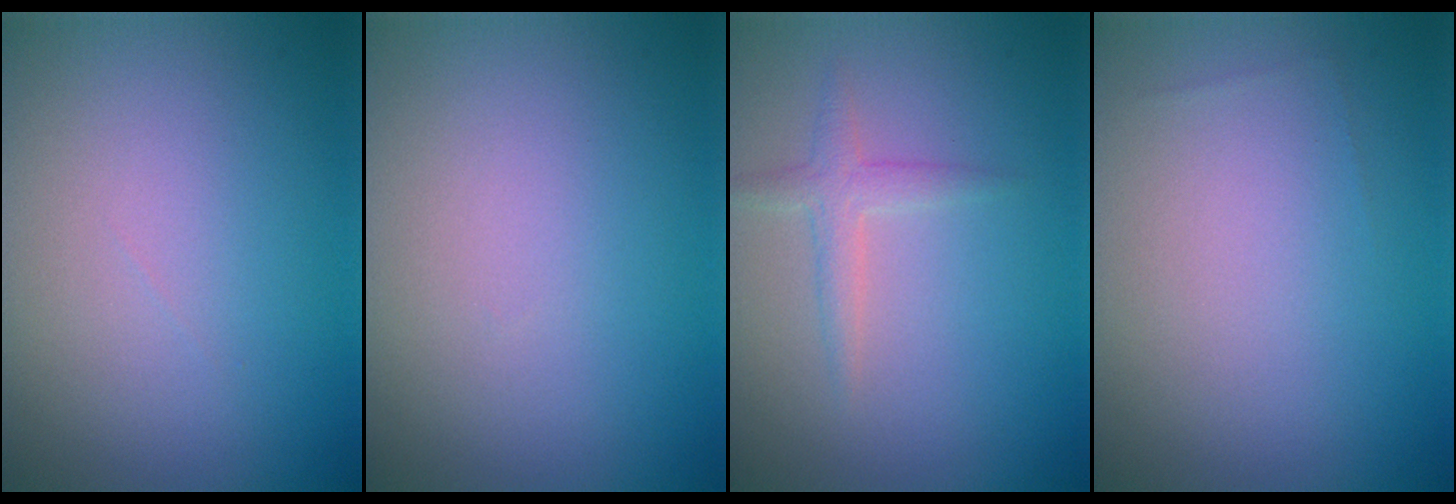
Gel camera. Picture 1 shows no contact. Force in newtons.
{"total": 0.0}
{"total": 1.7, "press": 1.7, "slide": 0.1}
{"total": 0.0}